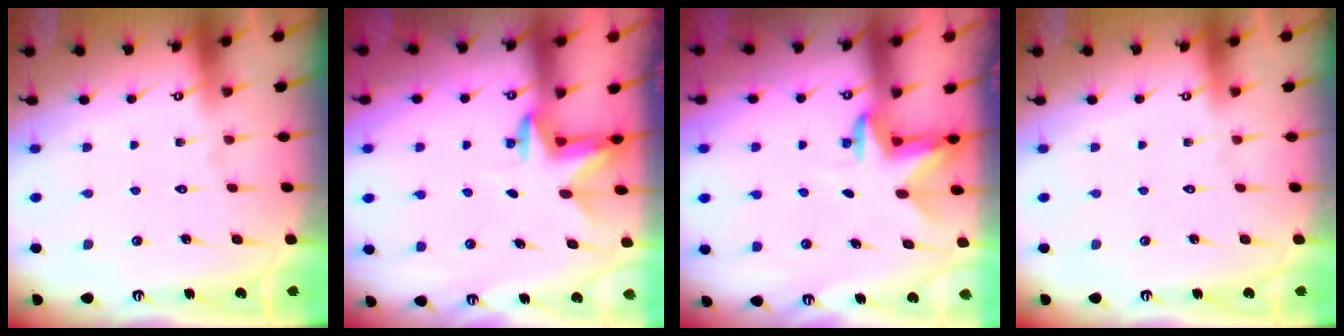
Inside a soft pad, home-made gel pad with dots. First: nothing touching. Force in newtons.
{"total": 2.9, "press": 2.9, "slide": 0.5}
{"total": 3.1, "press": 3.0, "slide": 0.8}
{"total": 0.0}